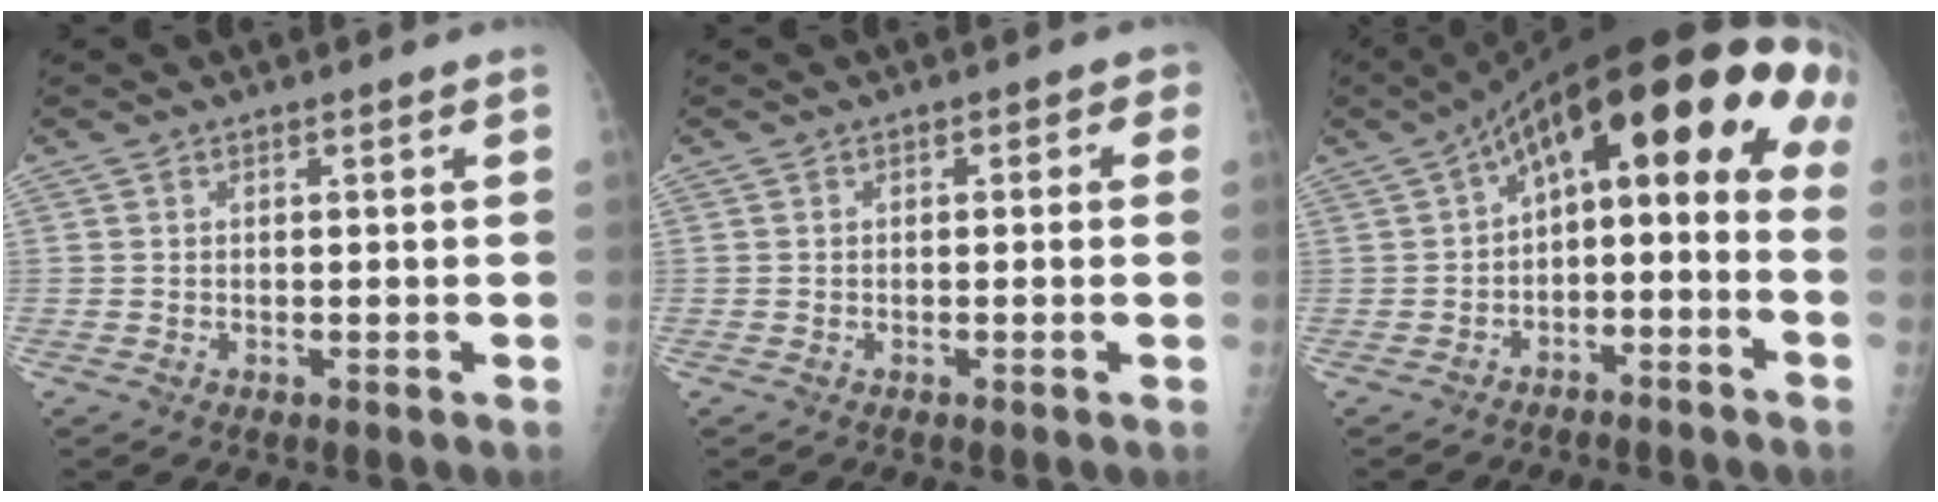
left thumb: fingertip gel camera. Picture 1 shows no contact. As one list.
[{"total": 1.9, "force": [0.0, 1.3, 1.4], "torque": [0.006, 0.007, -0.014]}, {"total": 19.5, "force": [-0.8, 9.7, 16.9], "torque": [-0.232, 0.084, -0.008]}]